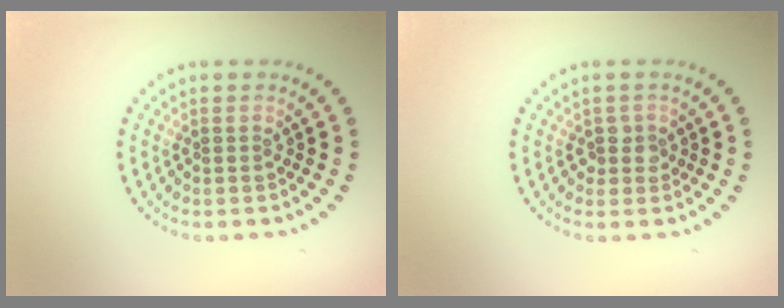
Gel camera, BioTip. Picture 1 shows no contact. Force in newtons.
{"total": 1.5, "press": 1.3, "slide": 0.9}